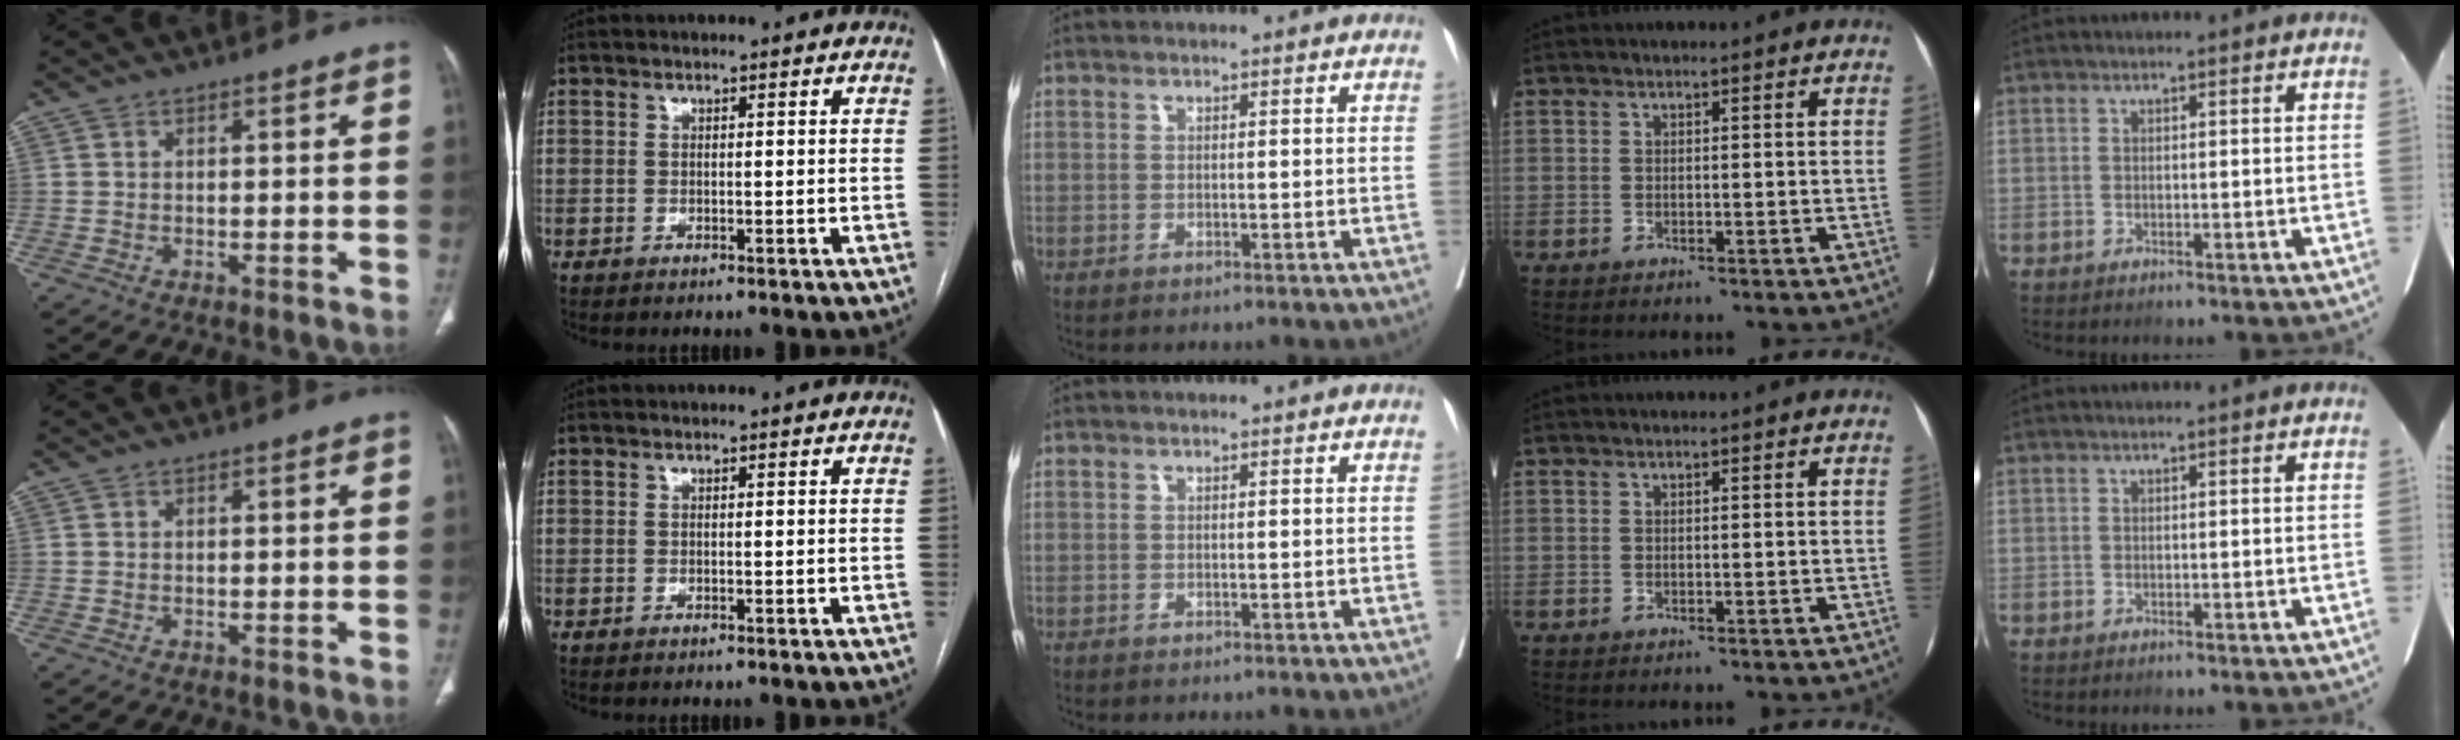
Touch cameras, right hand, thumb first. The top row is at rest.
{}